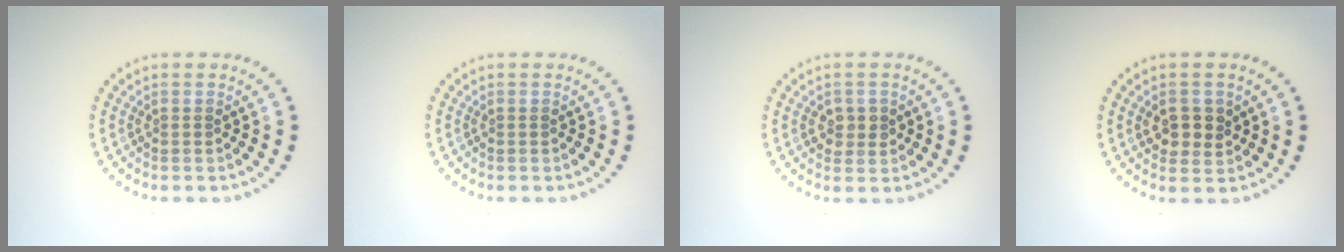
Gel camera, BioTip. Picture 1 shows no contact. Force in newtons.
{"total": 0.0}
{"total": 1.8, "press": 1.8, "slide": 0.1}
{"total": 2.5, "press": 2.4, "slide": 0.6}